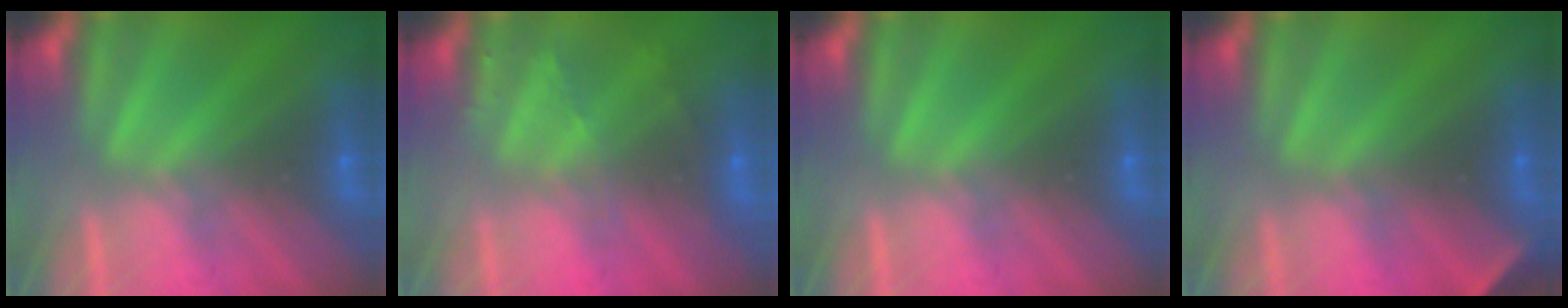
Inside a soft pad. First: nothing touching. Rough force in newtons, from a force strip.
{"total": 2.2}
{"total": 0.0}
{"total": 2.0}